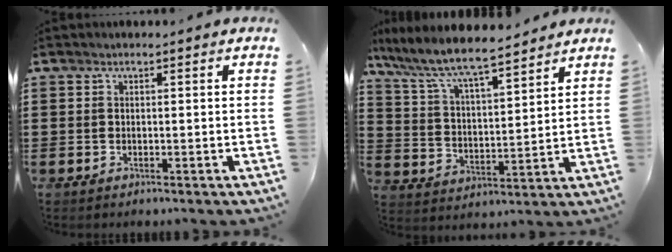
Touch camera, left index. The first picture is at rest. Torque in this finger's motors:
{"motor_torque": [0.91, -1.23, 1.05, 0.21]}